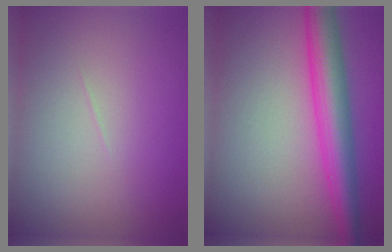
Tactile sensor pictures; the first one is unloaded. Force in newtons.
{"total": 5.9, "press": 5.9, "slide": 0.1}